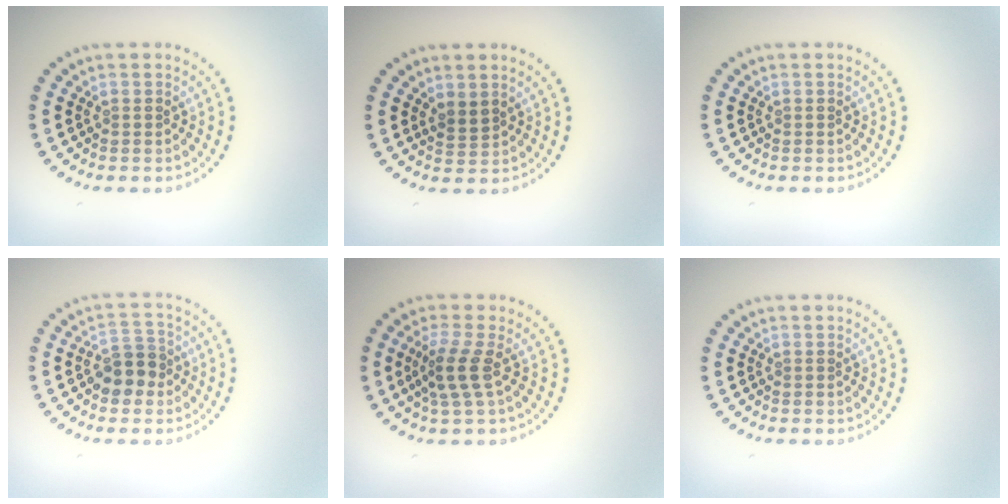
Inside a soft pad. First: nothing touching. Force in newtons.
{"total": 1.5, "press": 1.2, "slide": 0.9}
{"total": 0.0}
{"total": 3.4, "press": 3.3, "slide": 1.0}
{"total": 2.8, "press": 2.4, "slide": 1.4}
{"total": 0.0}